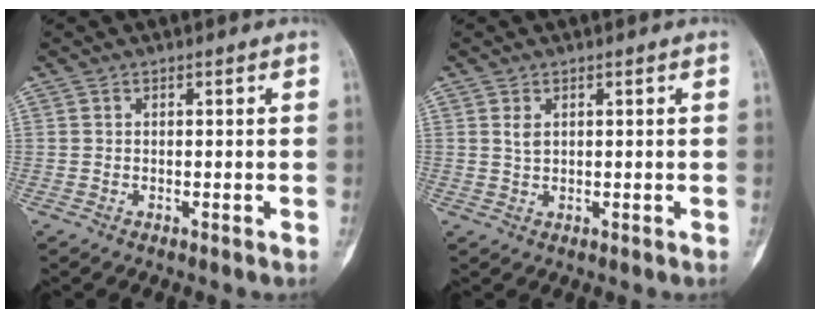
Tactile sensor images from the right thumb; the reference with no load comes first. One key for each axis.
{"total": 1.6, "fx": 0.6, "fy": 0.9, "fz": 1.1, "tx": -0.016, "ty": 0.000, "tz": 0.015}